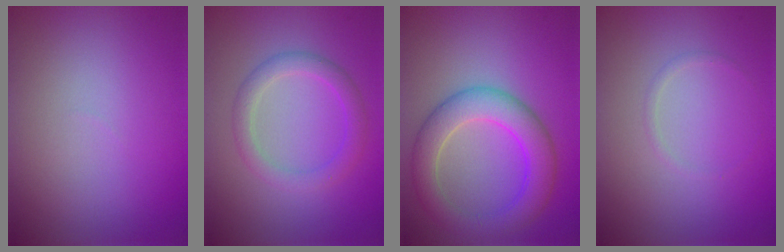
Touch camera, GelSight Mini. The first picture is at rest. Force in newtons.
{"total": 2.7, "press": 2.6, "slide": 0.1}
{"total": 5.6, "press": 5.6, "slide": 0.5}
{"total": 0.6, "press": 0.6, "slide": 0.0}